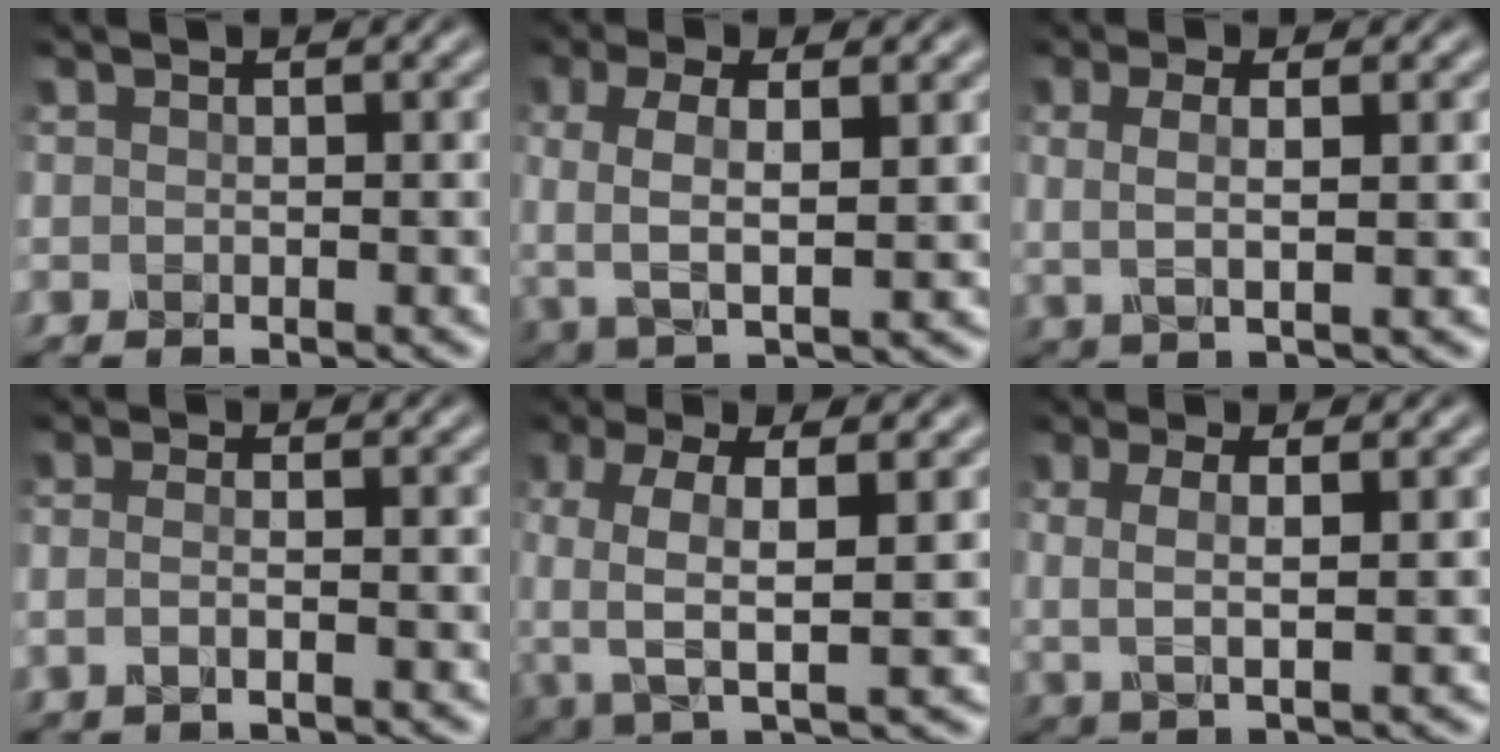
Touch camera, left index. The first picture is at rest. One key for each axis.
{"total": 5.3, "fx": 0.5, "fy": 2.0, "fz": 4.8, "tx": -0.095, "ty": 0.001, "tz": 0.006}
{"total": 3.1, "fx": 0.6, "fy": 0.8, "fz": 2.9, "tx": -0.058, "ty": -0.001, "tz": 0.012}
{"total": 1.8, "fx": -0.5, "fy": 0.8, "fz": 1.6, "tx": -0.022, "ty": -0.002, "tz": -0.021}
{"total": 6.3, "fx": 0.0, "fy": 2.4, "fz": 5.9, "tx": -0.128, "ty": -0.001, "tz": -0.007}
{"total": 3.6, "fx": 0.8, "fy": 1.0, "fz": 3.3, "tx": -0.069, "ty": -0.002, "tz": 0.016}